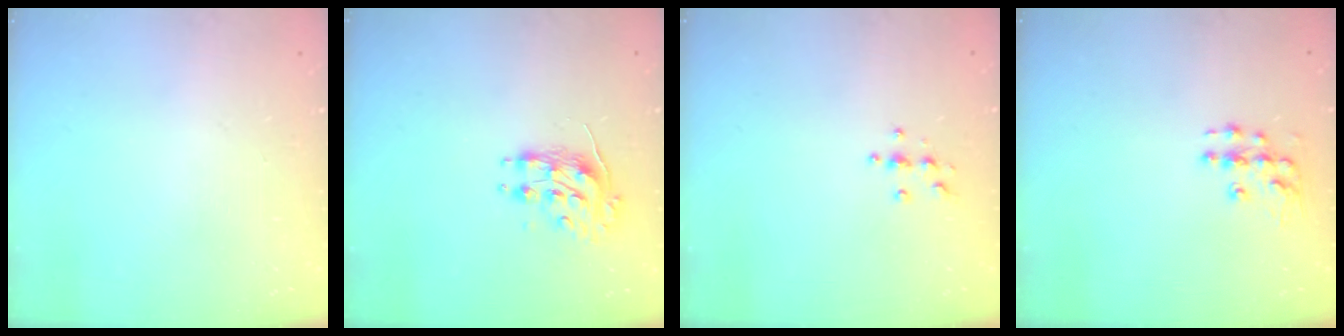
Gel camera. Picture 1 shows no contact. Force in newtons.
{"total": 8.7, "press": 8.7, "slide": 0.2}
{"total": 3.6, "press": 3.6, "slide": 0.4}
{"total": 7.8, "press": 7.8, "slide": 0.4}